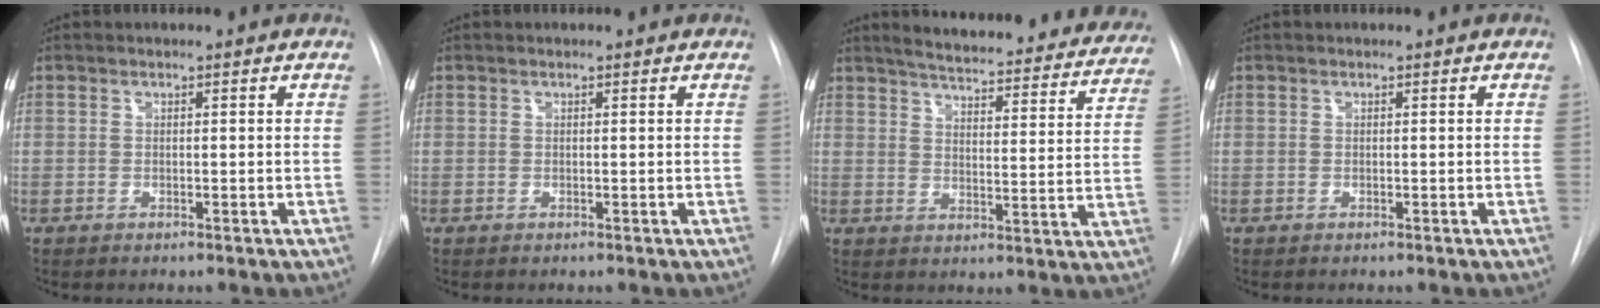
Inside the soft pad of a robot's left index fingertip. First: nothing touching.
{"total": 0.0}
{"total": 27.5, "force": [24.9, 5.3, 10.2], "torque": [-0.145, -0.066, 0.291]}
{"total": 0.0}